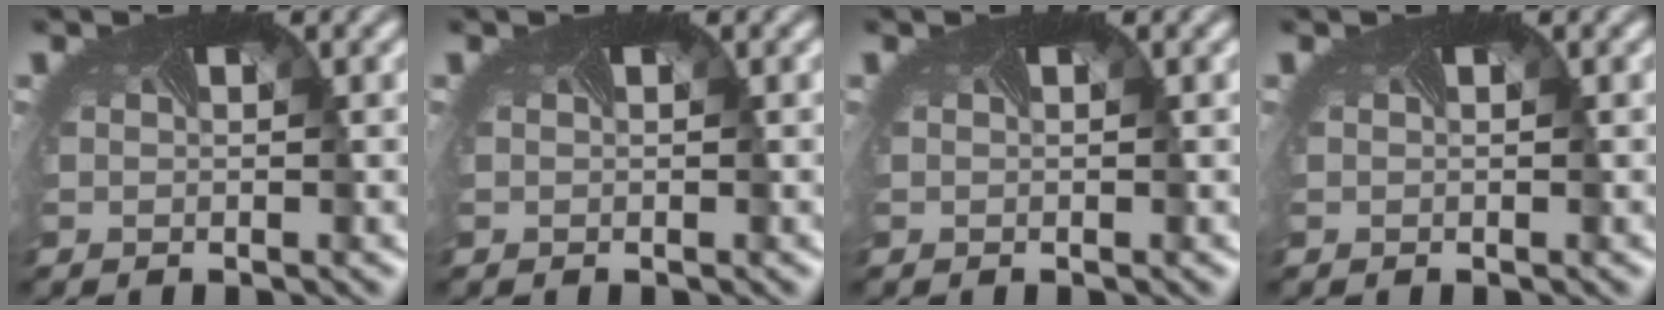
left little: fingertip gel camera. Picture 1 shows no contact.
{"total": 0.0}
{"total": 0.0}
{"total": 0.0}